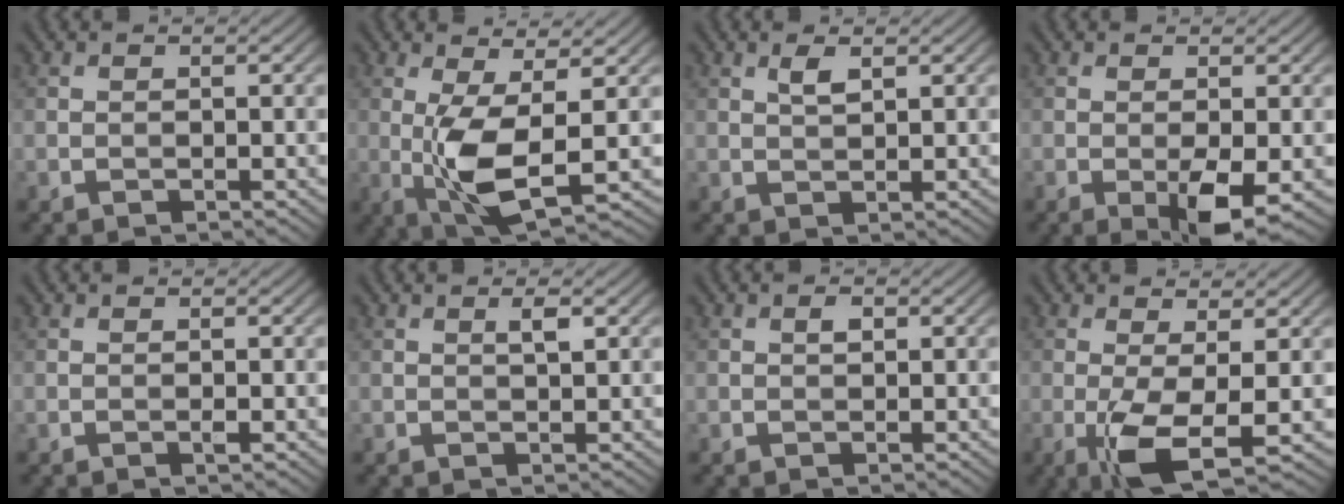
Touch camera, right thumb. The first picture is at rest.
{"total": 7.4, "force": [-0.4, 2.1, 7.1], "torque": [-0.152, -0.001, -0.005]}
{"total": 1.8, "force": [1.0, 0.6, 1.4], "torque": [-0.033, 0.002, 0.020]}
{"total": 4.2, "force": [-1.3, 1.0, 3.9], "torque": [-0.071, -0.002, -0.021]}
{"total": 0.5, "force": [-0.2, 0.1, 0.5], "torque": [-0.011, -0.001, -0.004]}
{"total": 1.4, "force": [0.6, 0.2, 1.3], "torque": [-0.024, 0.000, 0.010]}
{"total": 0.9, "force": [0.3, 0.5, 0.7], "torque": [-0.011, 0.000, 0.005]}
{"total": 6.3, "force": [-1.7, 1.5, 5.9], "torque": [-0.121, 0.002, -0.033]}